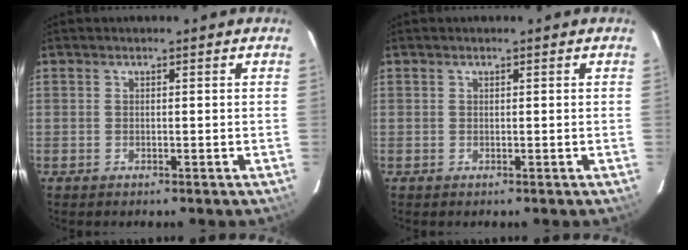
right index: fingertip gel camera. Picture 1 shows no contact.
{"total": 0.0}